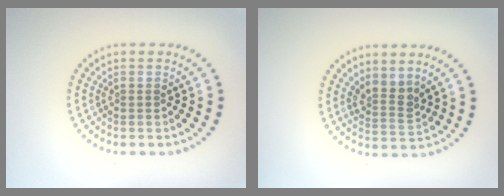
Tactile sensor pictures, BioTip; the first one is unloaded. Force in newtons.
{"total": 2.6, "press": 1.9, "slide": 1.7}